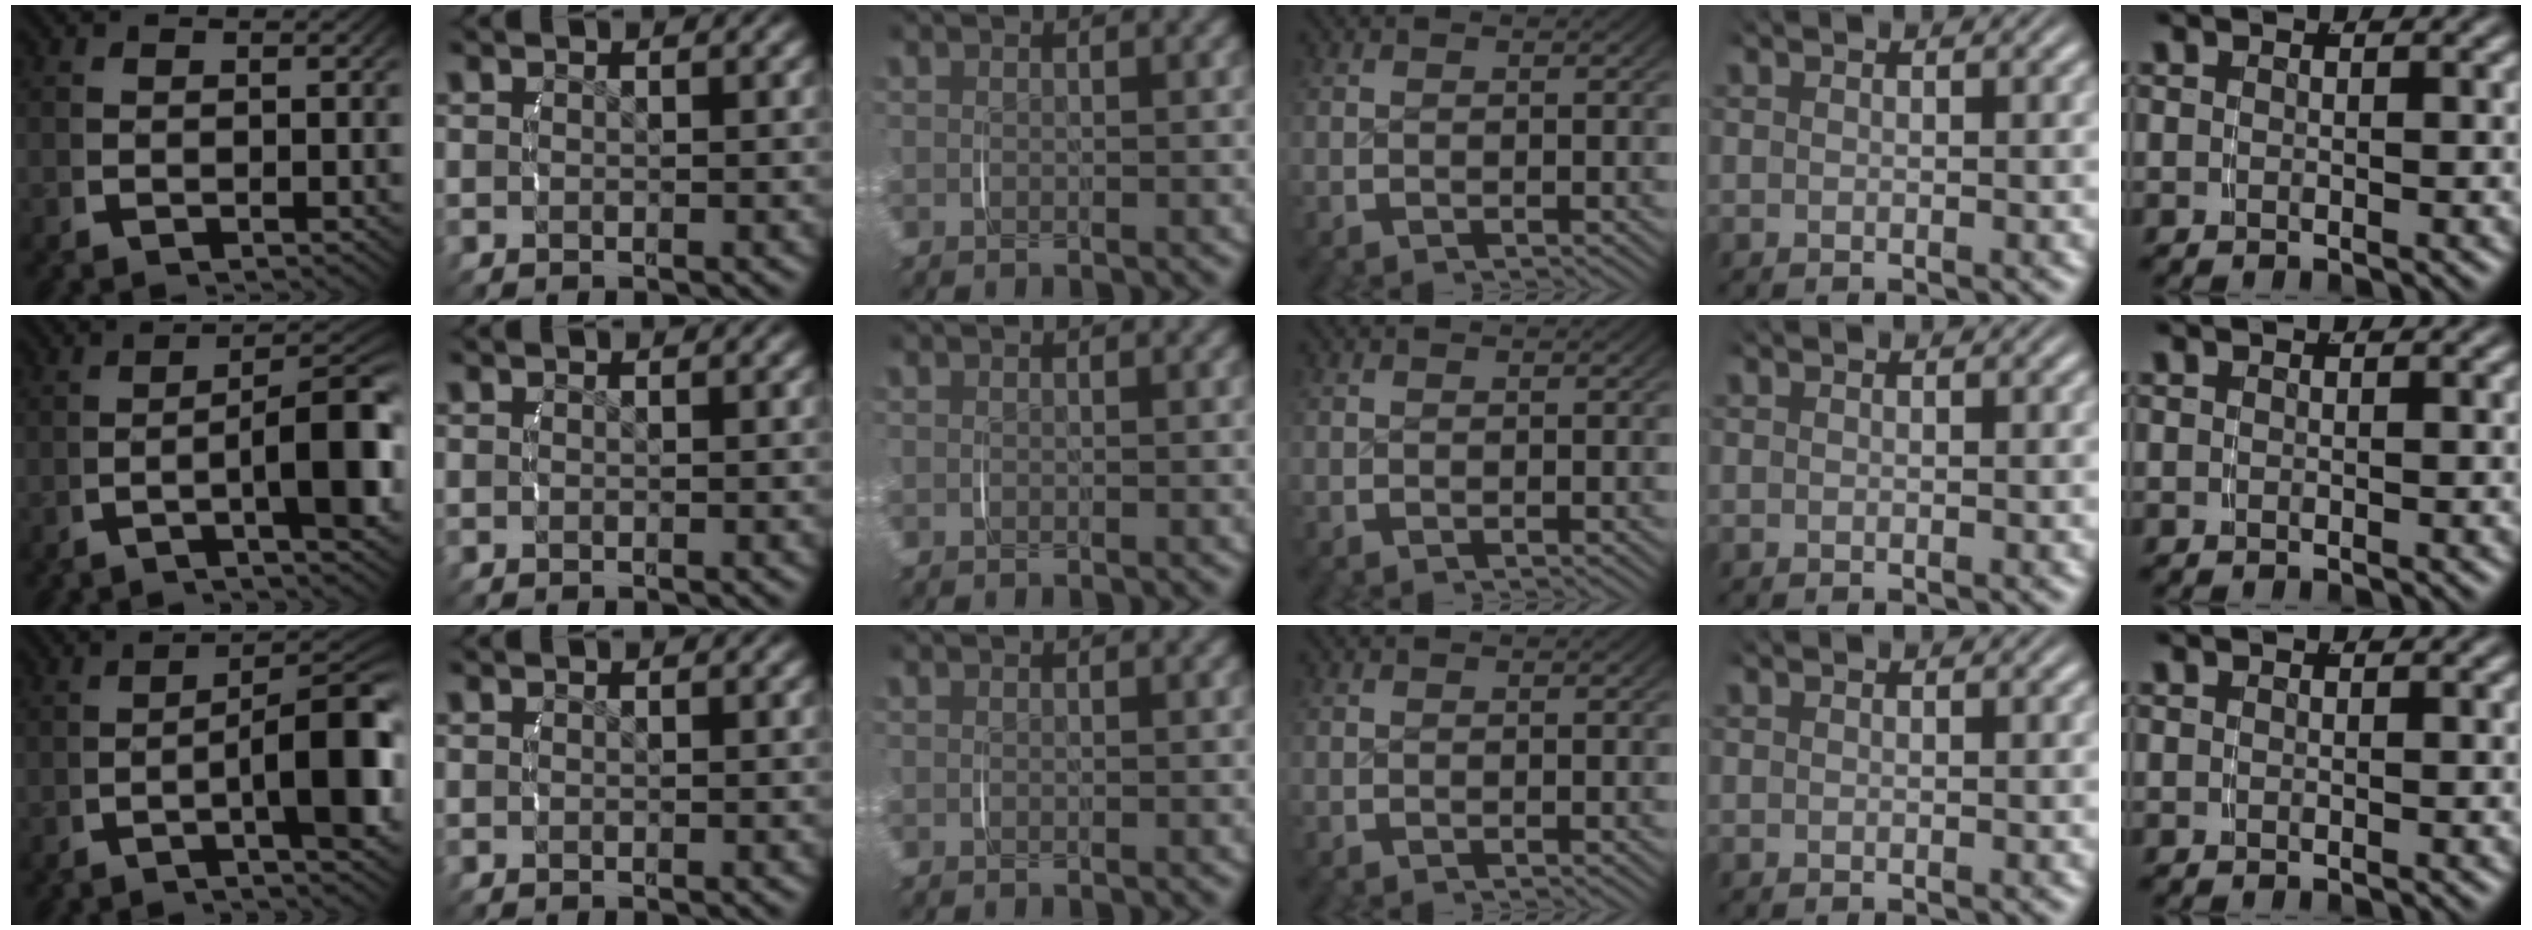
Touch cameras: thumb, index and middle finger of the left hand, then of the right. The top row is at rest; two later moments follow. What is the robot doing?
{"motion": "lift_and_place", "object": "camera"}